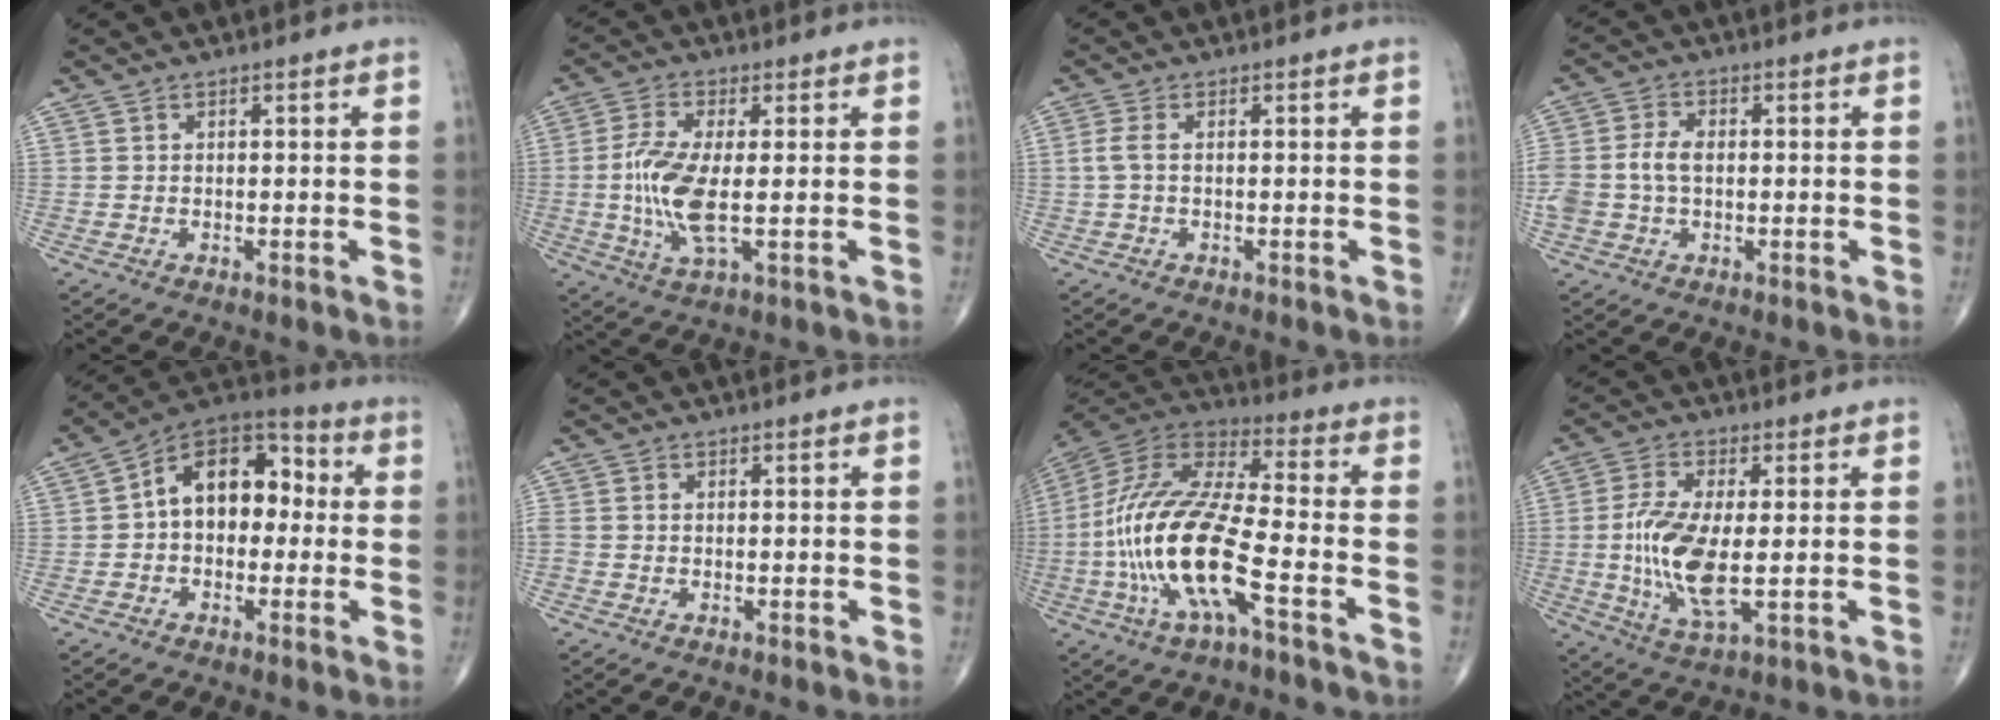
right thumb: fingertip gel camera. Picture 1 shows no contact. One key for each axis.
{"total": 9.8, "fx": -0.6, "fy": 3.1, "fz": 9.3, "tx": -0.212, "ty": -0.009, "tz": -0.012}
{"total": 2.3, "fx": 0.0, "fy": 1.0, "fz": 2.1, "tx": -0.055, "ty": 0.001, "tz": -0.002}
{"total": 7.3, "fx": -0.2, "fy": 4.9, "fz": 5.4, "tx": -0.122, "ty": 0.019, "tz": -0.004}
{"total": 13.6, "fx": 0.6, "fy": 9.1, "fz": 10.2, "tx": -0.115, "ty": 0.046, "tz": -0.008}
{"total": 1.4, "fx": -0.3, "fy": 1.0, "fz": 0.9, "tx": -0.023, "ty": -0.002, "tz": -0.012}
{"total": 21.5, "fx": -6.0, "fy": 6.5, "fz": 19.6, "tx": -0.426, "ty": 0.028, "tz": -0.110}
{"total": 12.2, "fx": -0.7, "fy": 4.5, "fz": 11.3, "tx": -0.241, "ty": -0.014, "tz": -0.011}